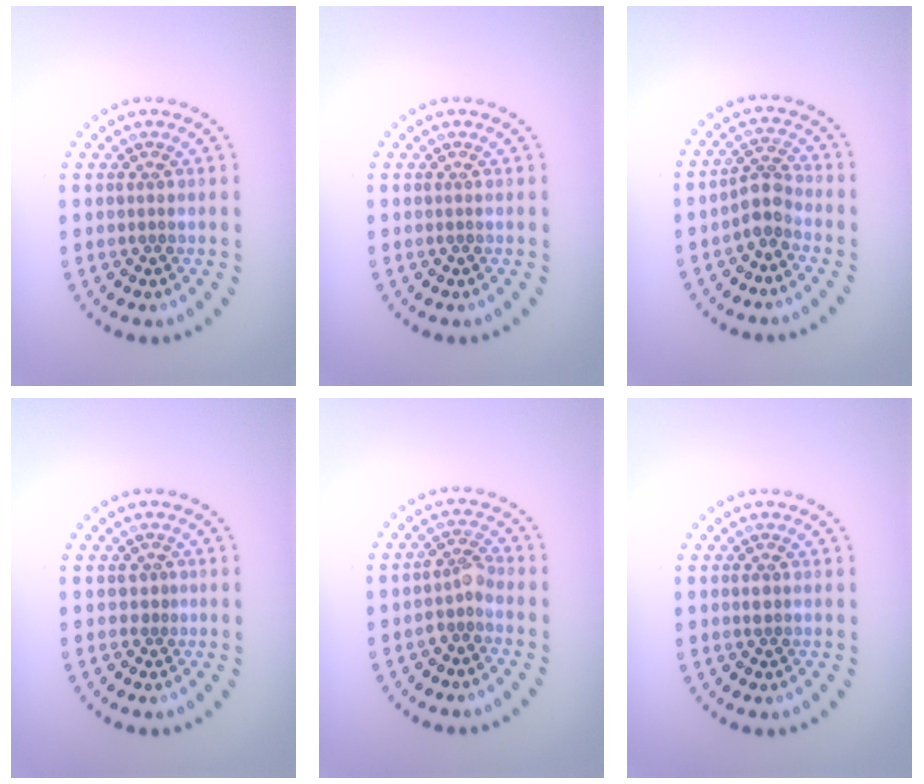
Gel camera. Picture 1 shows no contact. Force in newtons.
{"total": 0.0}
{"total": 2.6, "press": 2.0, "slide": 1.6}
{"total": 0.6, "press": 0.4, "slide": 0.5}
{"total": 2.0, "press": 1.5, "slide": 1.3}
{"total": 1.0, "press": 1.0, "slide": 0.1}